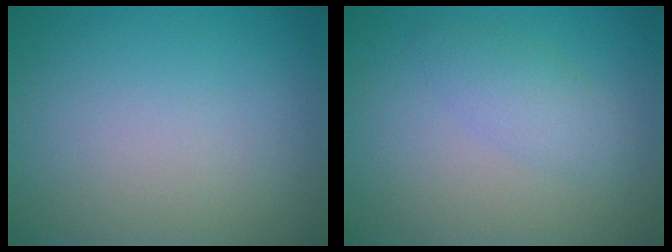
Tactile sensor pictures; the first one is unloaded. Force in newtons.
{"total": 2.2, "press": 2.2, "slide": 0.1}